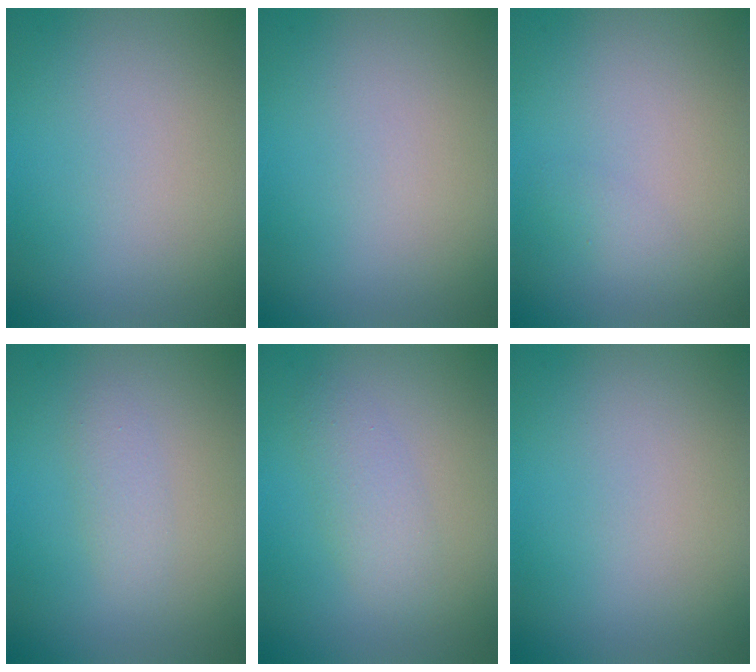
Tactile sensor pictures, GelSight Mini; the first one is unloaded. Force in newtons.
{"total": 0.0}
{"total": 0.9, "press": 0.9, "slide": 0.2}
{"total": 1.5, "press": 1.5, "slide": 0.0}
{"total": 2.3, "press": 2.3, "slide": 0.1}
{"total": 0.0}